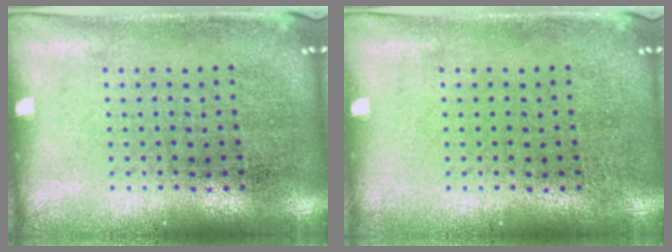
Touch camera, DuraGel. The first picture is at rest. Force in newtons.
{"total": 0.0}